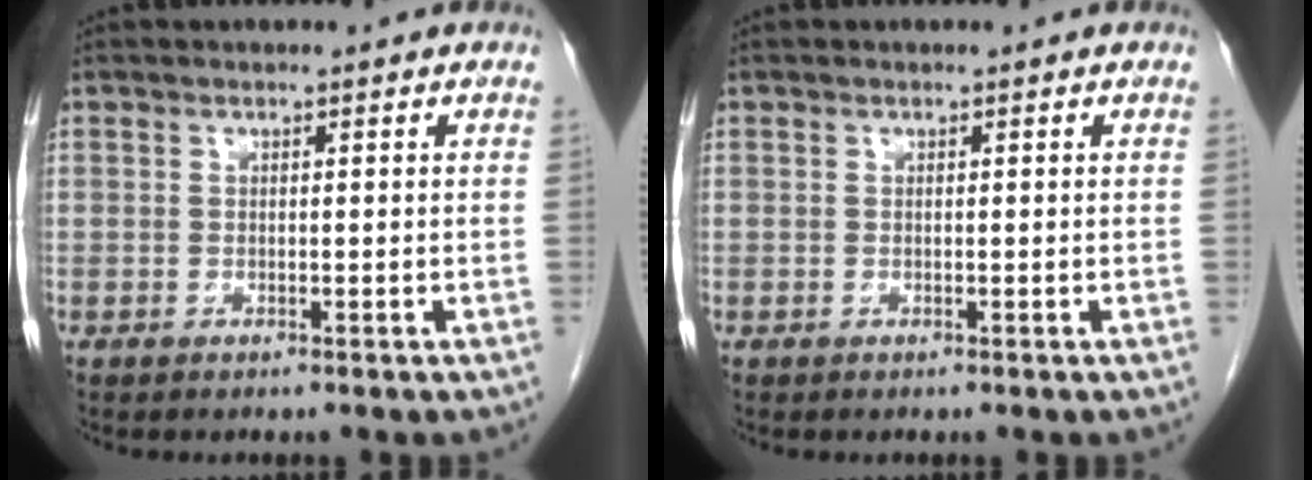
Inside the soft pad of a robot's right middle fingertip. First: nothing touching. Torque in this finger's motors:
{"motor_torque": [0.00, 0.00, 0.00, 0.00]}